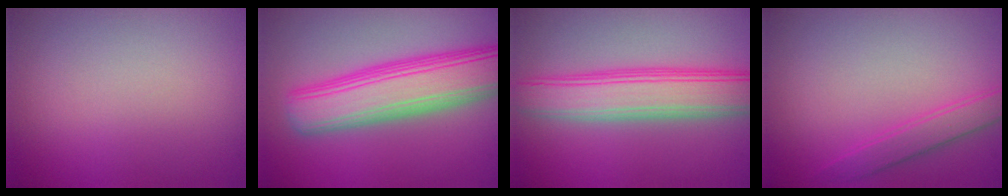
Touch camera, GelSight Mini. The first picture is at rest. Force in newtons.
{"total": 9.0, "press": 9.0, "slide": 0.3}
{"total": 7.0, "press": 7.0, "slide": 0.3}
{"total": 2.2, "press": 2.2, "slide": 0.1}